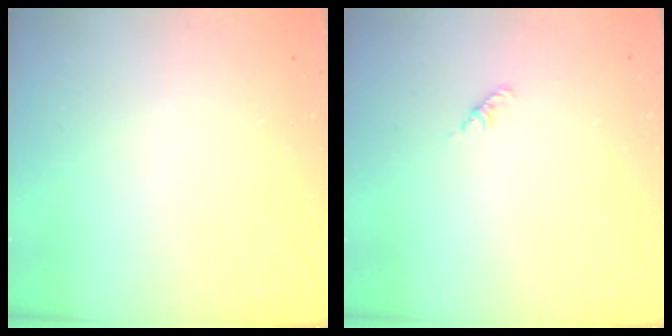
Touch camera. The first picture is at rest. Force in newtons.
{"total": 1.8, "press": 1.7, "slide": 0.6}